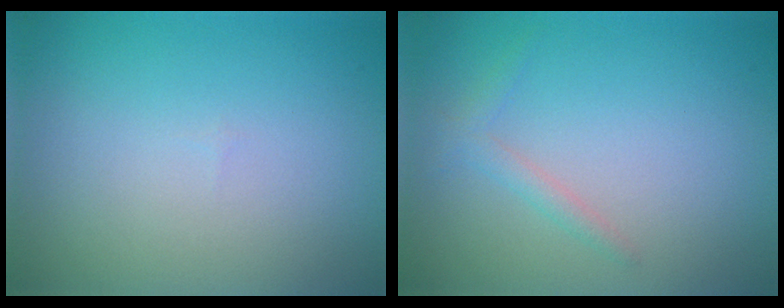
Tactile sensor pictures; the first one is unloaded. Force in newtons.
{"total": 1.3, "press": 1.3, "slide": 0.0}